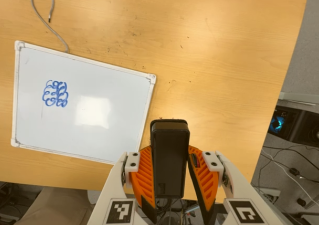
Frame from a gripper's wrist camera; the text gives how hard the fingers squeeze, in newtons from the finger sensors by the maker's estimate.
{"total": 6.3, "left": 4.9, "right": 7.7}